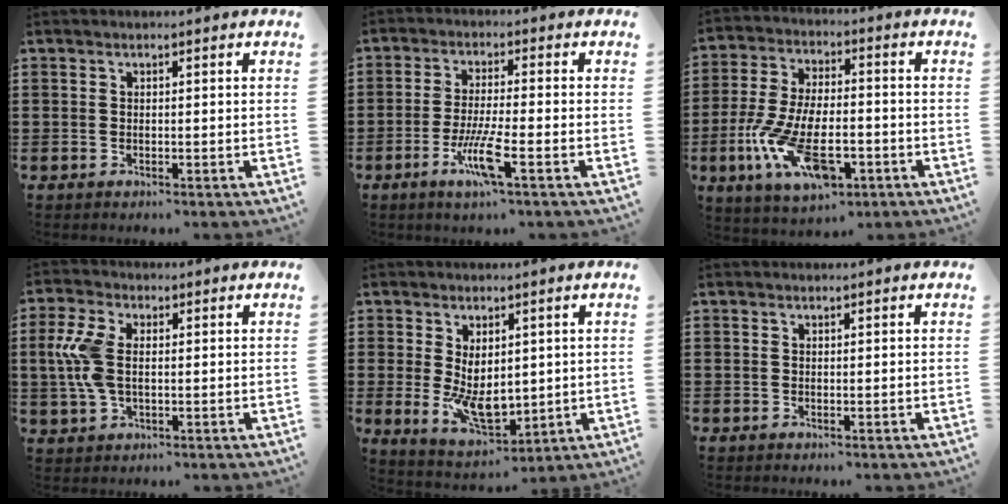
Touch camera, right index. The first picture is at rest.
{"total": 7.0, "force": [-3.2, 0.7, 6.1], "torque": [-0.124, -0.014, -0.062]}
{"total": 13.1, "force": [-5.0, 5.6, 10.7], "torque": [-0.231, -0.001, -0.091]}
{"total": 7.6, "force": [0.5, 4.2, 6.3], "torque": [-0.167, 0.000, -0.001]}
{"total": 7.6, "force": [0.0, 4.8, 5.9], "torque": [-0.105, -0.003, -0.002]}
{"total": 0.0}